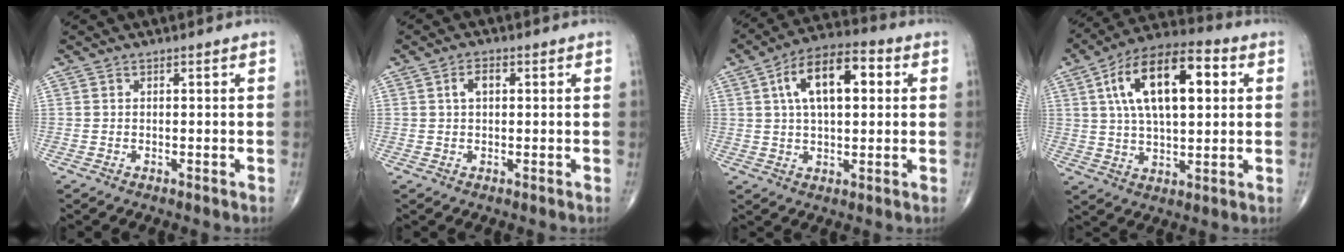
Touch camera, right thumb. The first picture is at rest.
{"total": 2.7, "force": [0.7, 1.6, 2.1], "torque": [-0.037, 0.008, 0.010]}
{"total": 13.6, "force": [3.4, 6.7, 11.4], "torque": [-0.179, 0.015, 0.049]}
{"total": 18.6, "force": [4.8, 8.7, 15.7], "torque": [-0.250, 0.010, 0.073]}